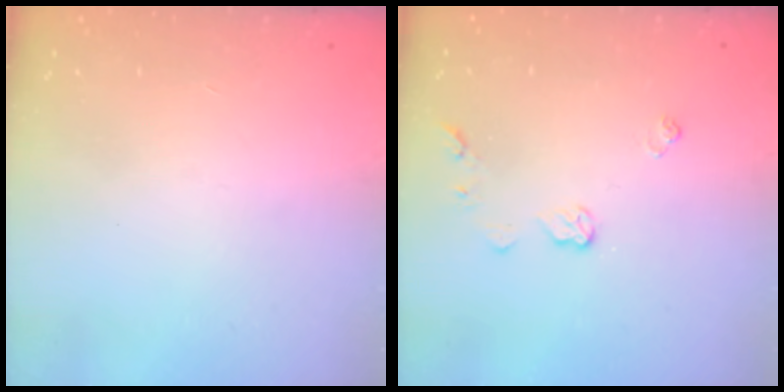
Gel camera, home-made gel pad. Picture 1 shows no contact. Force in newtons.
{"total": 5.5, "press": 5.5, "slide": 0.5}